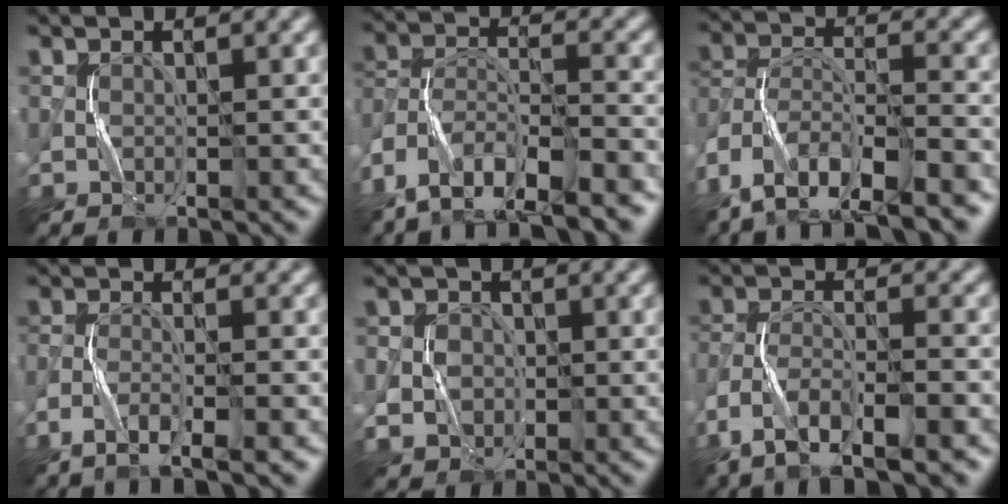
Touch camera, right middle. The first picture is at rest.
{"total": 10.7, "force": [-9.1, 3.0, 4.8], "torque": [-0.081, 0.004, -0.147]}
{"total": 12.0, "force": [-9.9, 3.9, 5.6], "torque": [-0.096, 0.006, -0.157]}
{"total": 3.5, "force": [-2.7, 0.0, 2.2], "torque": [-0.049, -0.003, -0.055]}
{"total": 3.7, "force": [-0.4, 3.6, 1.0], "torque": [-0.011, 0.020, -0.019]}
{"total": 8.0, "force": [-6.0, 1.8, 5.0], "torque": [-0.093, -0.003, -0.110]}